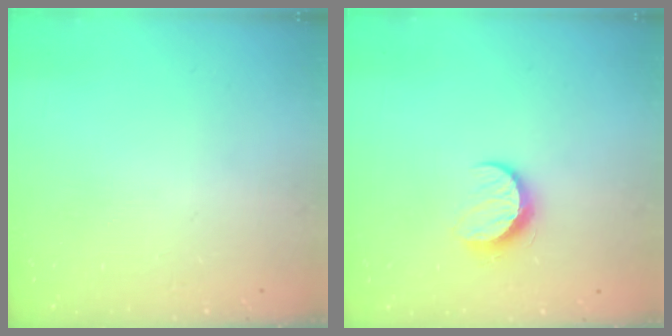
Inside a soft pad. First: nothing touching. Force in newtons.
{"total": 7.2, "press": 7.1, "slide": 0.6}